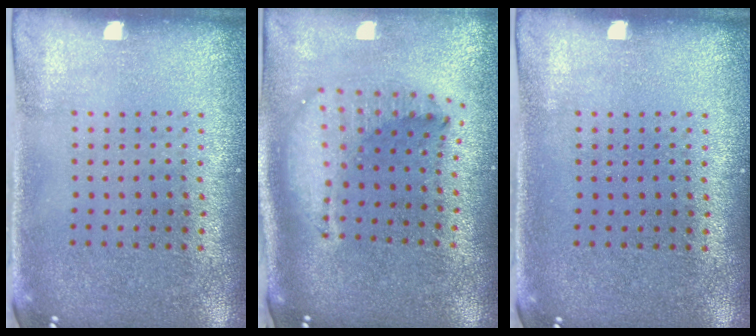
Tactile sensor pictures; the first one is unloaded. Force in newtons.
{"total": 2.0, "press": 1.6, "slide": 1.2}
{"total": 0.0}